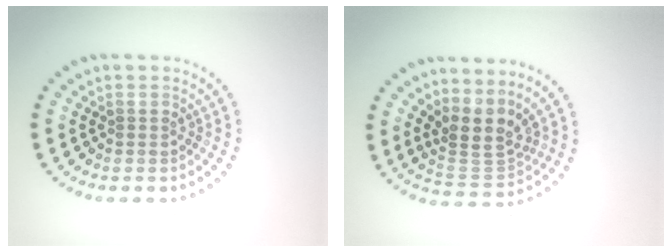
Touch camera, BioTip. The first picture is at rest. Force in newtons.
{"total": 3.5, "press": 2.5, "slide": 2.4}